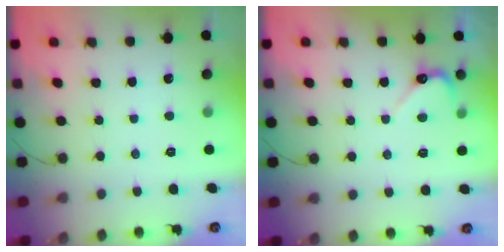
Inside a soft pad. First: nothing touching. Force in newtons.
{"total": 3.4, "press": 3.4, "slide": 0.3}